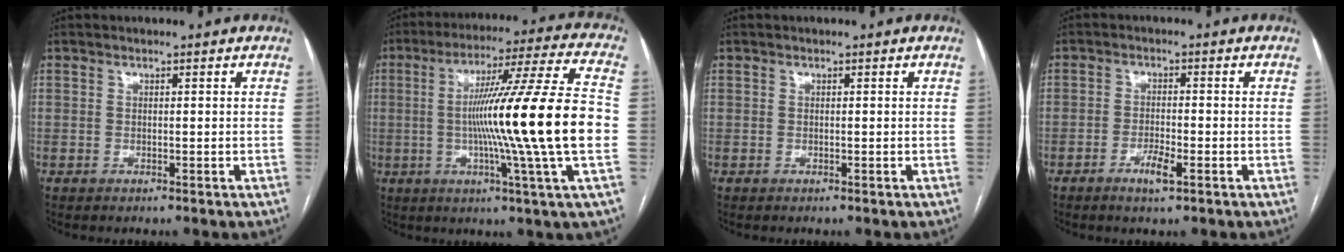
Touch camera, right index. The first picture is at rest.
{"total": 22.2, "force": [-1.9, -2.2, 22.0], "torque": [-0.332, -0.003, -0.049]}
{"total": 0.0}
{"total": 3.4, "force": [-1.8, 0.6, 2.8], "torque": [-0.052, -0.001, -0.032]}